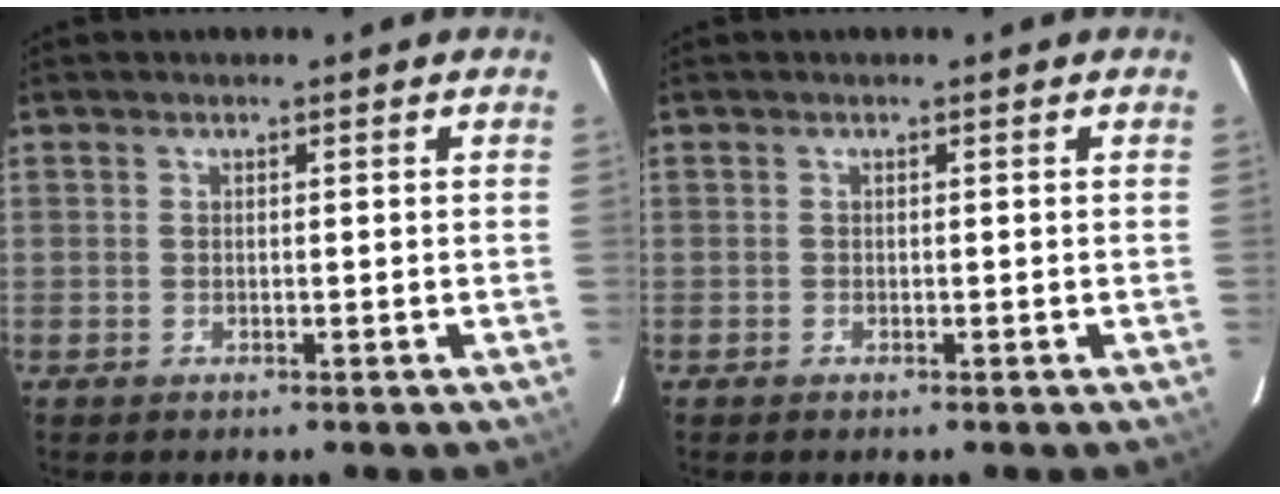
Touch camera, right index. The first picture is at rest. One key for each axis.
{"total": 0.0}